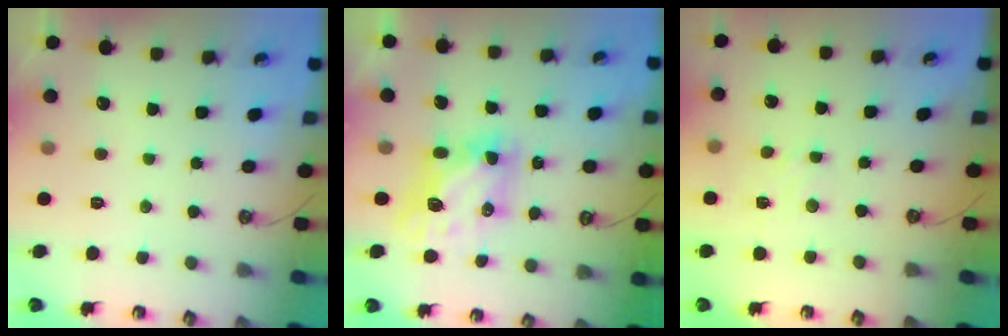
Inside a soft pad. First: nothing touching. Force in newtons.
{"total": 7.1, "press": 7.0, "slide": 0.6}
{"total": 2.8, "press": 2.8, "slide": 0.4}